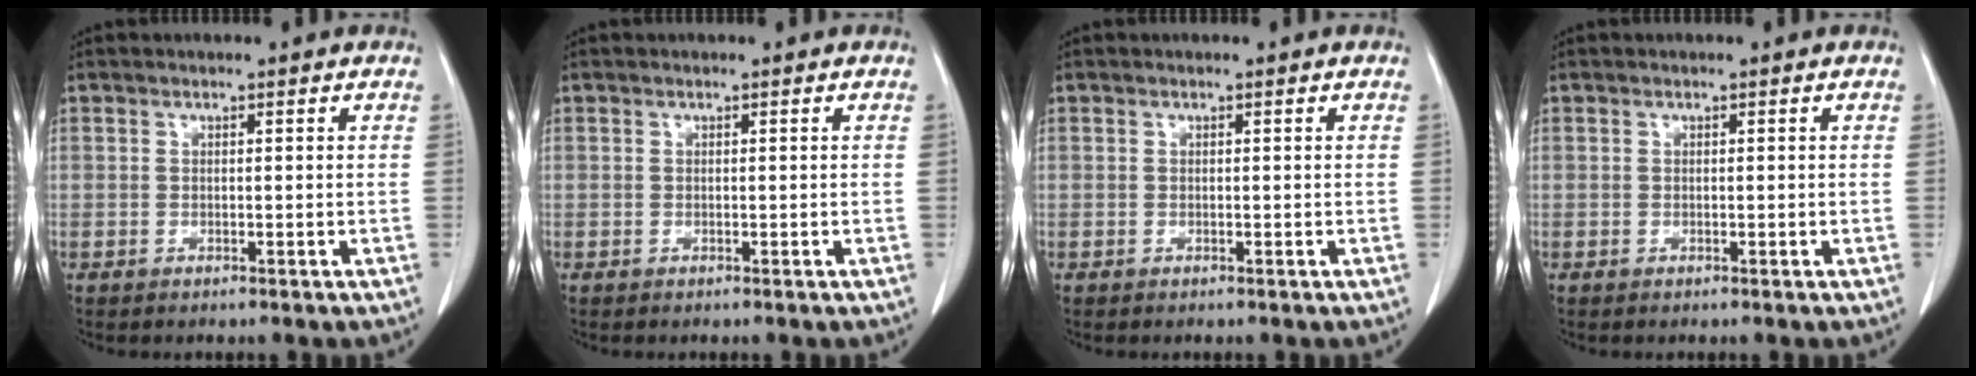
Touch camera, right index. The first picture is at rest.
{"total": 0.0}
{"total": 0.0}
{"total": 0.0}